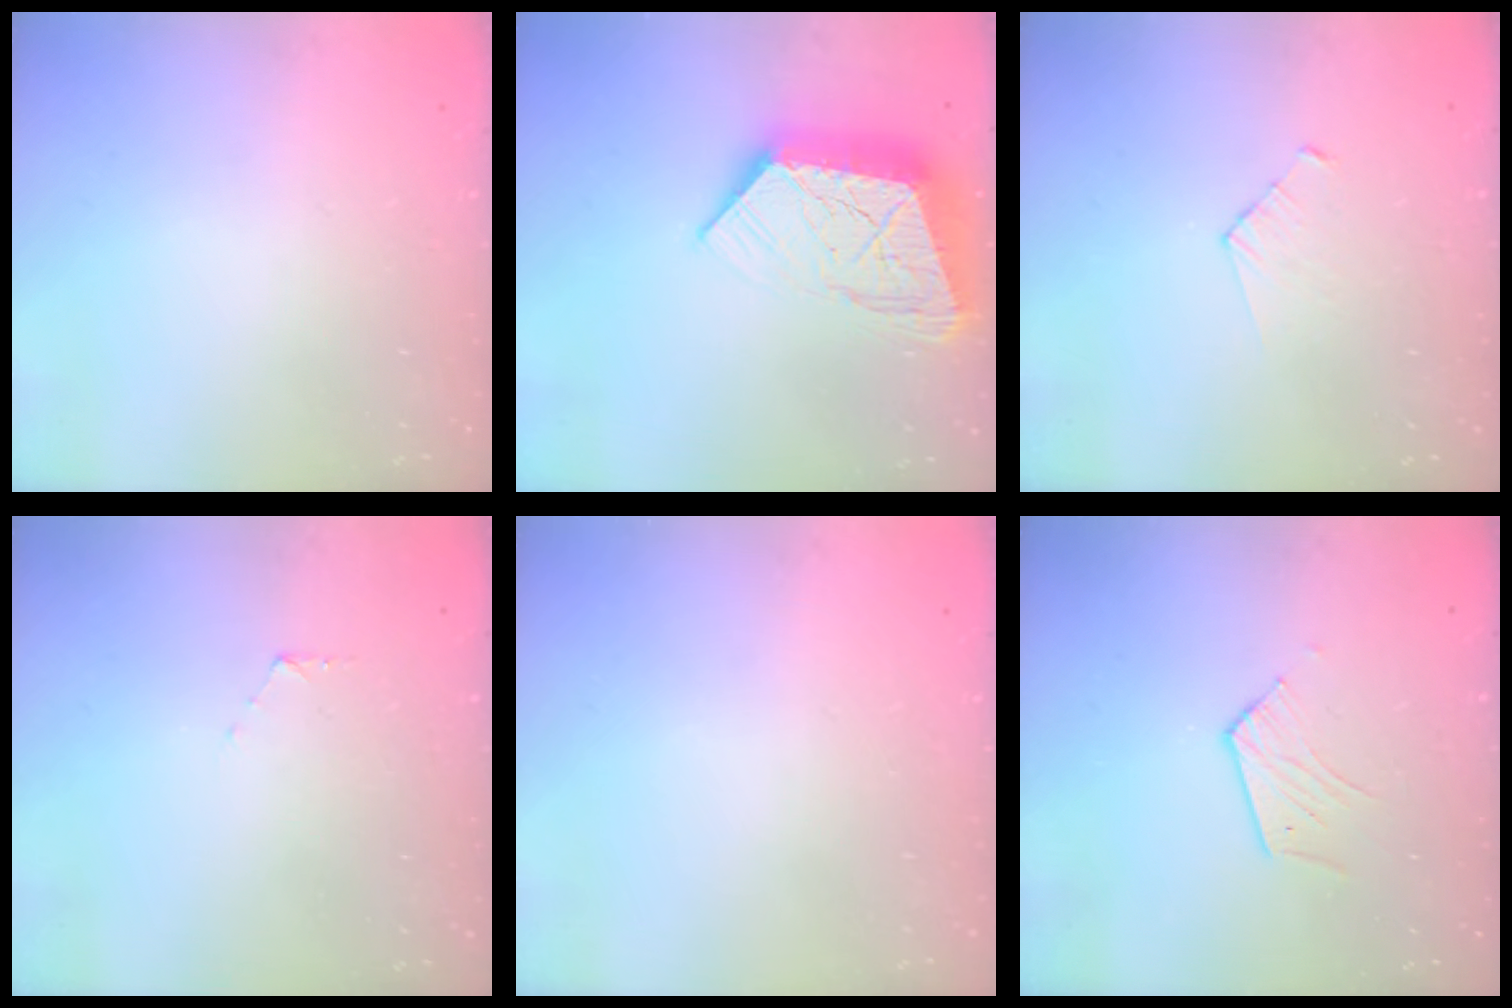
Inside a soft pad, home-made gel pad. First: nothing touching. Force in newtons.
{"total": 17.3, "press": 17.2, "slide": 1.6}
{"total": 2.8, "press": 2.7, "slide": 0.3}
{"total": 3.3, "press": 3.2, "slide": 0.3}
{"total": 0.0}
{"total": 4.7, "press": 4.7, "slide": 0.4}